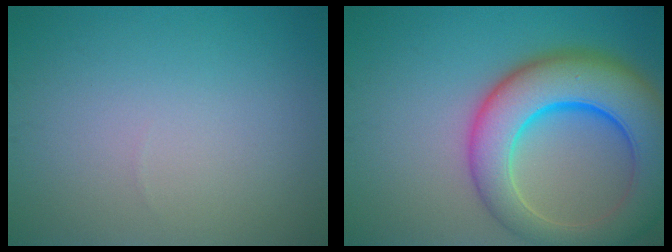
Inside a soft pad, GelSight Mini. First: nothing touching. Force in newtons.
{"total": 10.8, "press": 10.8, "slide": 0.6}